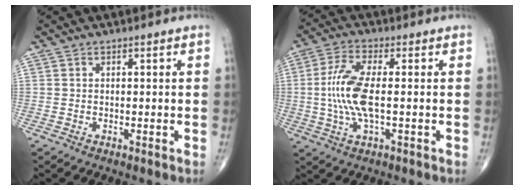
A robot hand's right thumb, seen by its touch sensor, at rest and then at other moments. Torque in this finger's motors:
{"motor_torque": [1.41, 1.59, 1.10, -0.39, 0.46]}